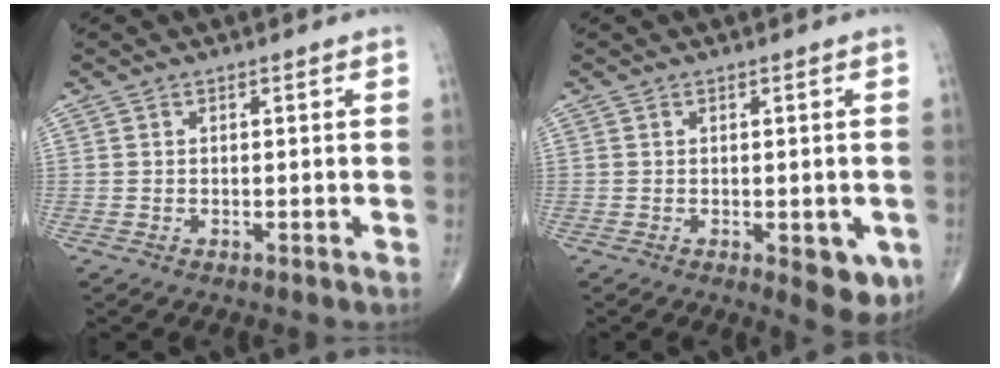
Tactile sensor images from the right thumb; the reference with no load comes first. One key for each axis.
{"total": 6.3, "fx": -1.9, "fy": 2.7, "fz": 5.3, "tx": -0.045, "ty": -0.009, "tz": -0.018}